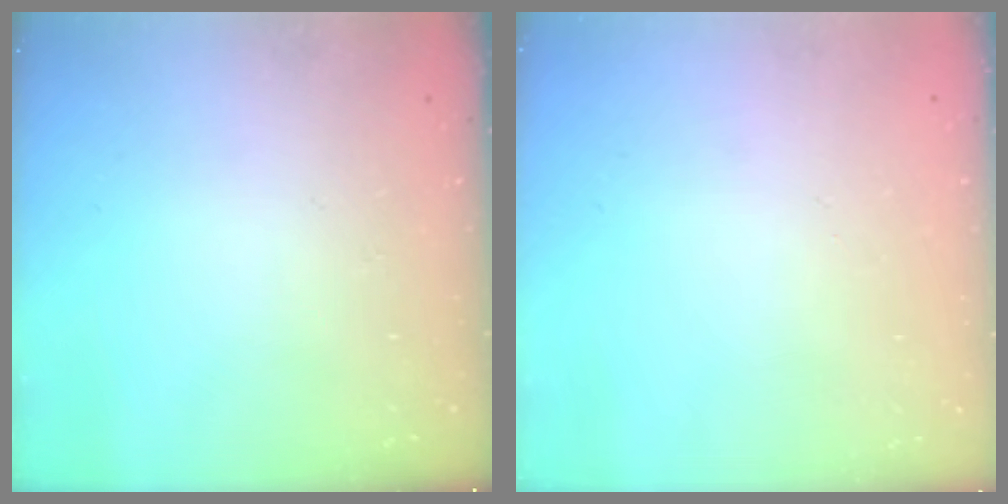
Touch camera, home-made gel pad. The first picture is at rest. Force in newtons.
{"total": 2.0, "press": 2.0, "slide": 0.1}